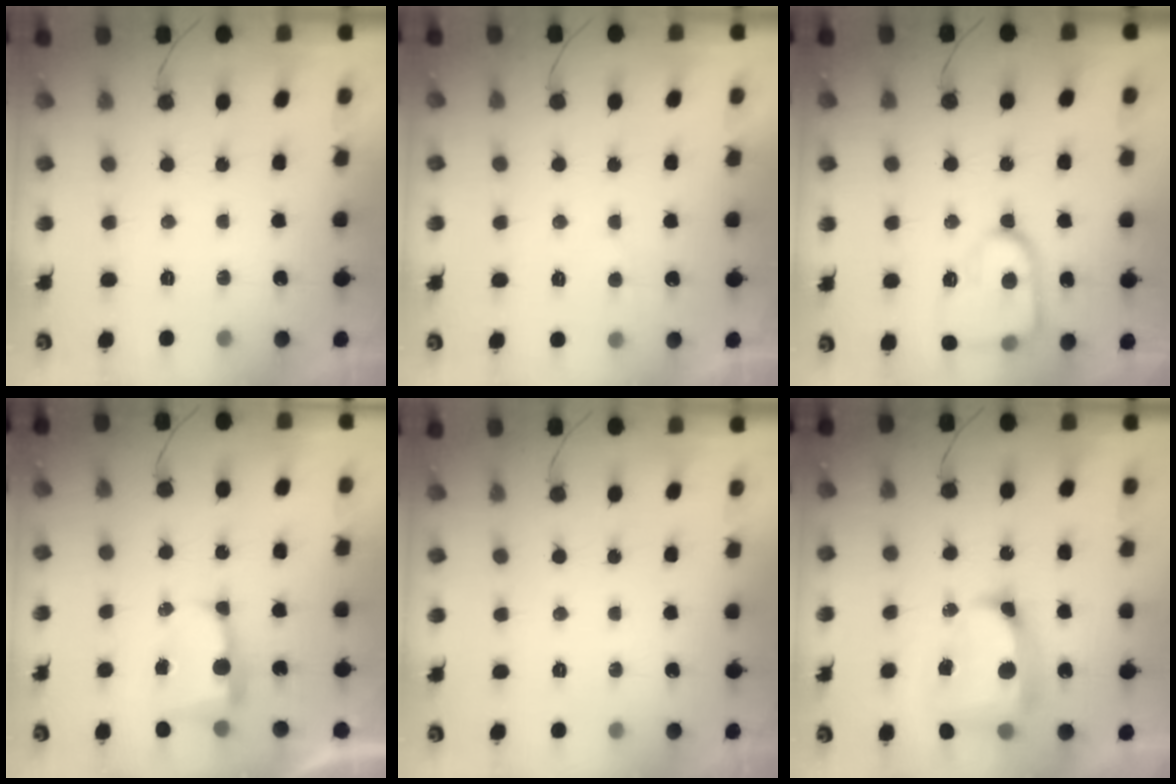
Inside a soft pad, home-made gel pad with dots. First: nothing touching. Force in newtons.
{"total": 2.8, "press": 2.8, "slide": 0.3}
{"total": 16.0, "press": 16.0, "slide": 1.6}
{"total": 6.2, "press": 6.2, "slide": 0.4}
{"total": 0.0}
{"total": 16.4, "press": 16.3, "slide": 2.1}